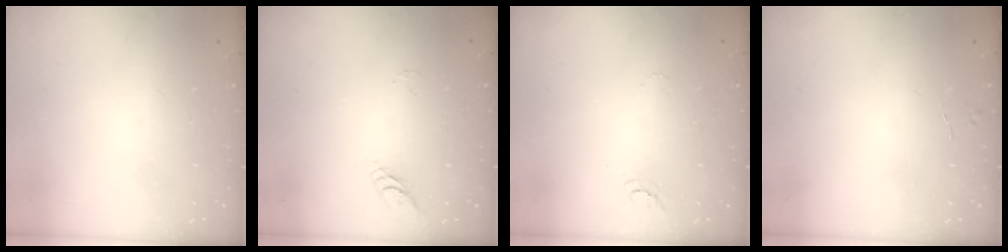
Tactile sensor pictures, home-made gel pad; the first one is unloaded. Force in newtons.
{"total": 4.1, "press": 4.1, "slide": 0.4}
{"total": 4.4, "press": 4.4, "slide": 0.4}
{"total": 2.8, "press": 2.8, "slide": 0.3}